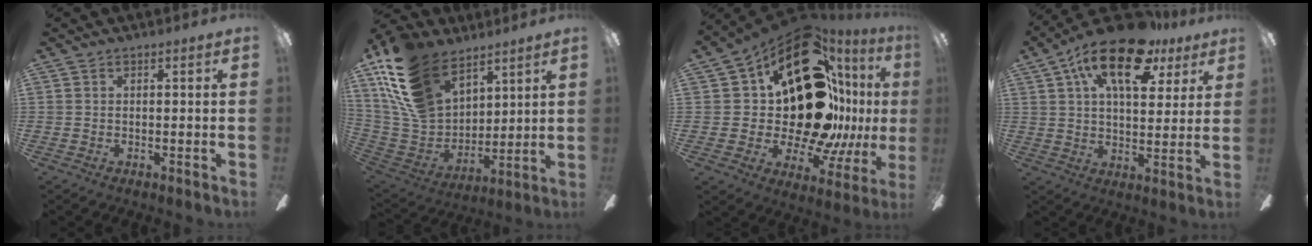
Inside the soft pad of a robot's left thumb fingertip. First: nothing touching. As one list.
[{"total": 21.3, "force": [13.0, 12.8, 11.0], "torque": [-0.261, -0.056, 0.248]}, {"total": 27.1, "force": [5.8, 14.8, 21.9], "torque": [-0.369, -0.078, 0.129]}, {"total": 19.6, "force": [10.5, 9.1, 13.9], "torque": [-0.226, -0.032, 0.176]}]